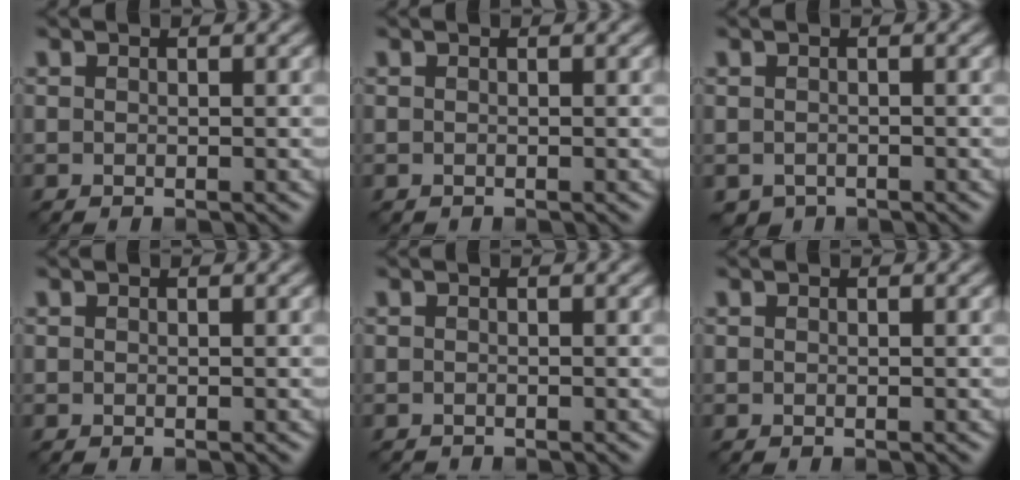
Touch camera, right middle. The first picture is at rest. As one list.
[{"total": 0.0}, {"total": 0.9, "force": [-0.7, 0.6, 0.1], "torque": [0.001, -0.005, -0.012]}, {"total": 0.0}, {"total": 0.5, "force": [-0.5, 0.0, -0.1], "torque": [0.002, -0.003, -0.011]}, {"total": 0.0}]